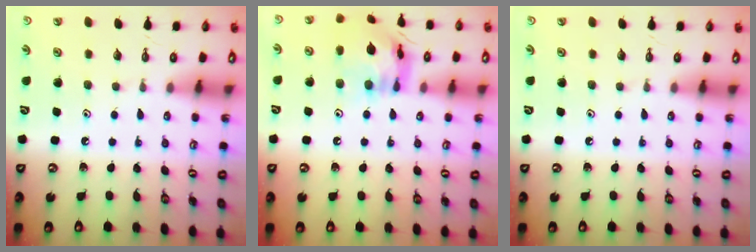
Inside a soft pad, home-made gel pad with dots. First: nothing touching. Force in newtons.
{"total": 14.9, "press": 14.8, "slide": 1.5}
{"total": 0.0}